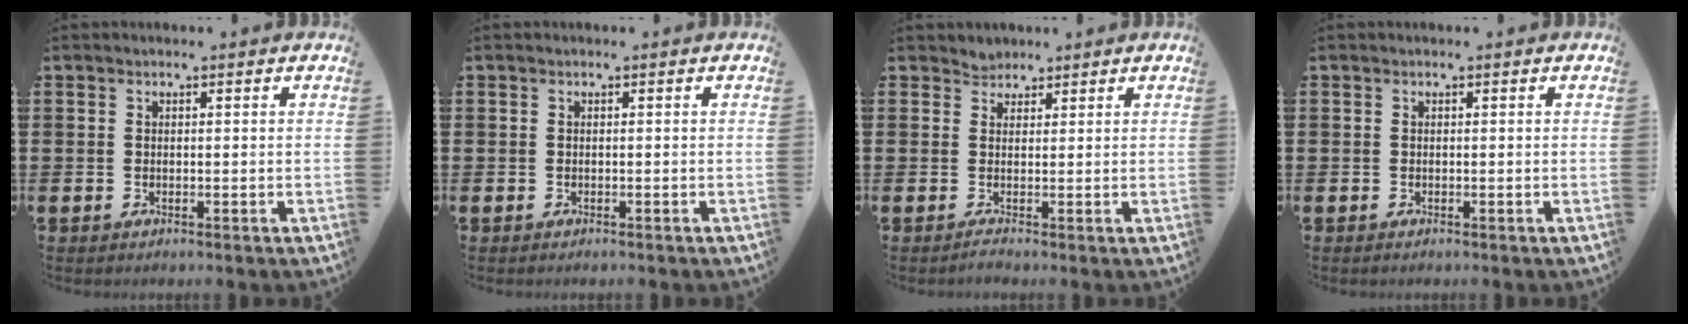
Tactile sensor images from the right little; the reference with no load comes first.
{"total": 0.0}
{"total": 1.4, "force": [1.1, 0.9, -0.2], "torque": [0.015, -0.006, 0.018]}
{"total": 0.0}